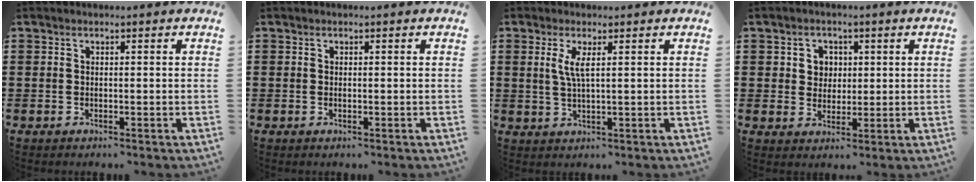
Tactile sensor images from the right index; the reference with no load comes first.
{"total": 0.0}
{"total": 3.3, "force": [1.0, 0.5, 3.1], "torque": [-0.066, 0.001, 0.015]}
{"total": 3.3, "force": [0.9, 3.1, 0.9], "torque": [-0.030, 0.012, 0.014]}